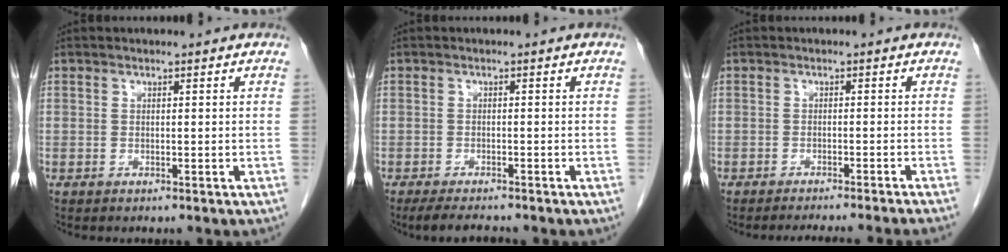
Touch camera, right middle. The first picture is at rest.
{"total": 4.1, "force": [-3.6, 0.5, 1.8], "torque": [-0.031, -0.012, -0.060]}
{"total": 9.4, "force": [-8.5, -1.6, 3.6], "torque": [-0.018, -0.019, -0.106]}